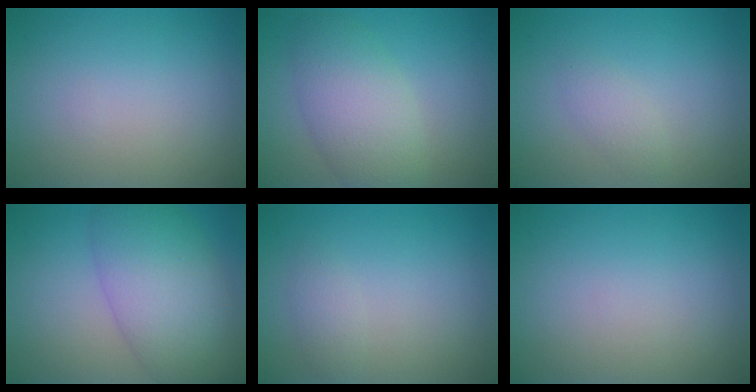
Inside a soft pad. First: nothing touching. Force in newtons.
{"total": 5.5, "press": 5.5, "slide": 0.1}
{"total": 1.3, "press": 1.3, "slide": 0.0}
{"total": 8.1, "press": 8.1, "slide": 0.2}
{"total": 1.2, "press": 1.2, "slide": 0.0}
{"total": 0.0}